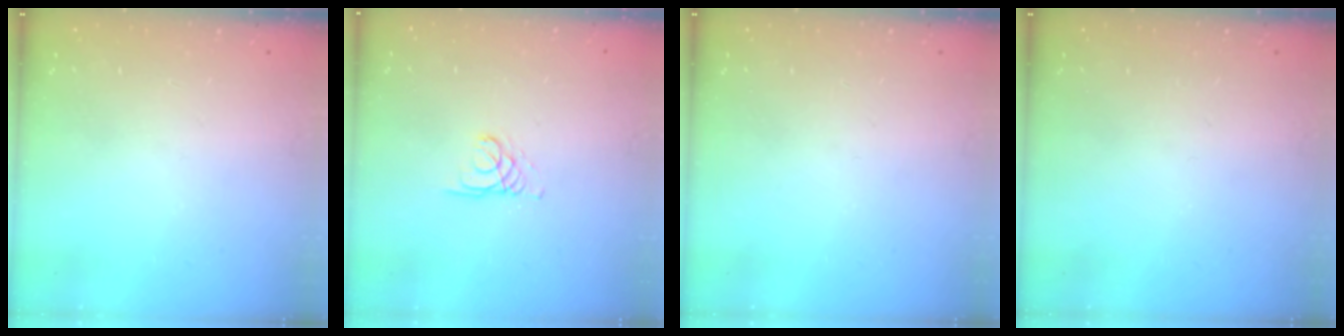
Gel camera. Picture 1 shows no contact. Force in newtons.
{"total": 1.4, "press": 1.3, "slide": 0.1}
{"total": 0.0}
{"total": 0.0}